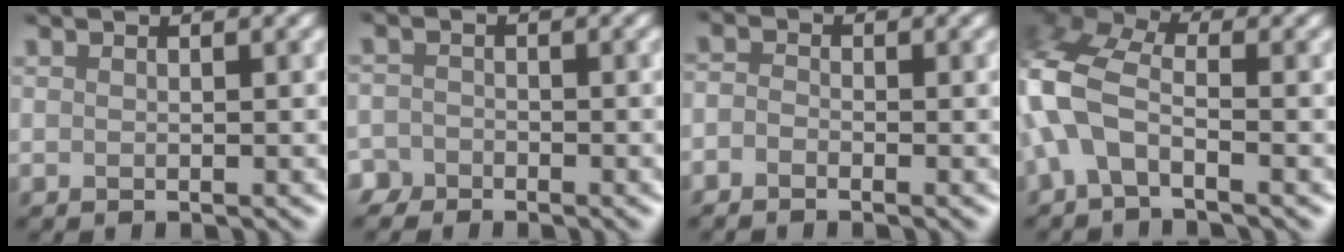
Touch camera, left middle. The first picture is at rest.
{"total": 2.1, "force": [-1.8, 0.2, -1.2], "torque": [0.004, 0.002, -0.029]}
{"total": 1.3, "force": [-1.2, -0.1, -0.4], "torque": [-0.015, -0.001, -0.016]}
{"total": 6.4, "force": [-1.7, 3.6, 5.0], "torque": [-0.148, 0.013, -0.044]}